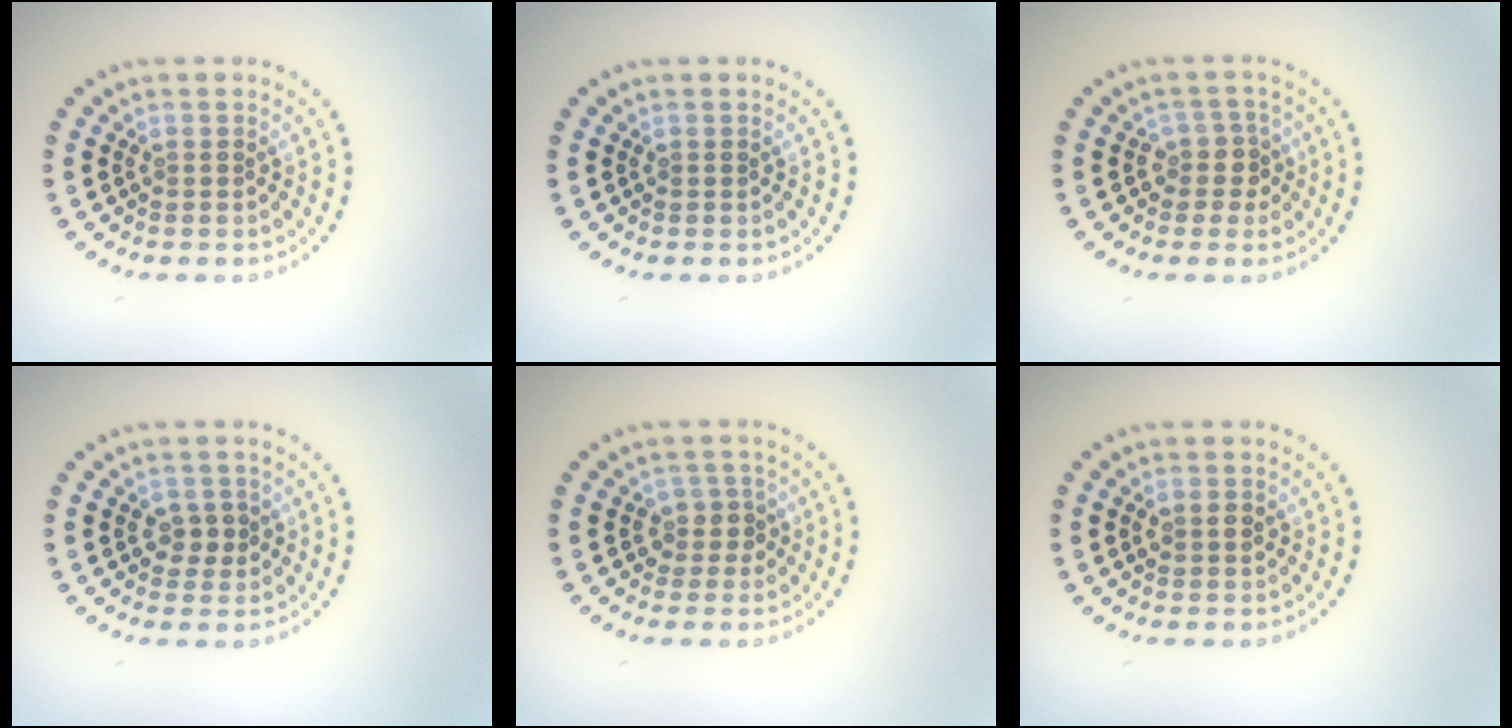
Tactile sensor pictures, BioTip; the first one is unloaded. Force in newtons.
{"total": 0.0}
{"total": 2.2, "press": 1.6, "slide": 1.5}
{"total": 1.9, "press": 1.8, "slide": 0.6}
{"total": 1.9, "press": 1.6, "slide": 1.1}
{"total": 1.5, "press": 1.5, "slide": 0.1}